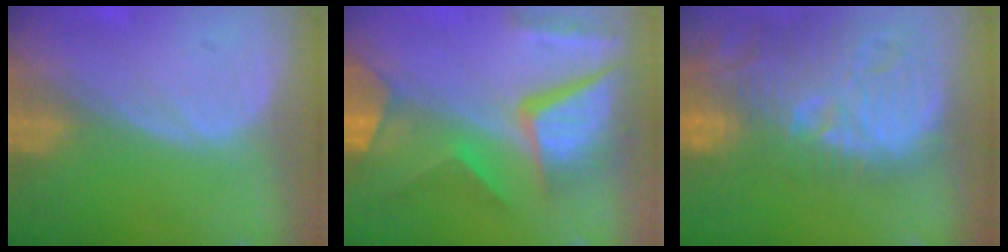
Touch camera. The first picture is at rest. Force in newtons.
{"total": 11.9, "press": 9.8, "slide": 6.8}
{"total": 14.6, "press": 13.0, "slide": 6.6}